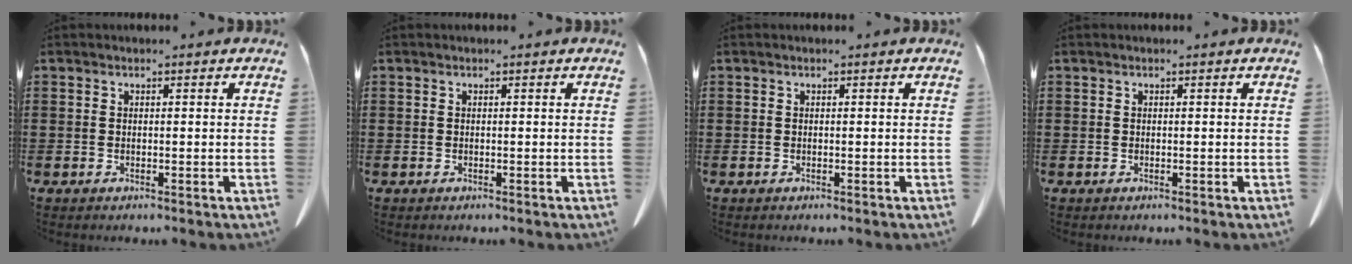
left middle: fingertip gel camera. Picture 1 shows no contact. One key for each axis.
{"total": 0.0}
{"total": 0.0}
{"total": 0.0}